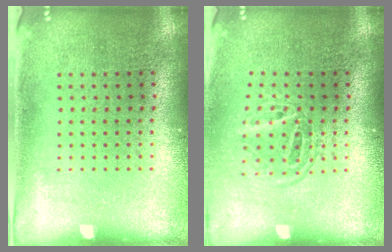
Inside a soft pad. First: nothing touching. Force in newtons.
{"total": 1.6, "press": 1.2, "slide": 1.1}